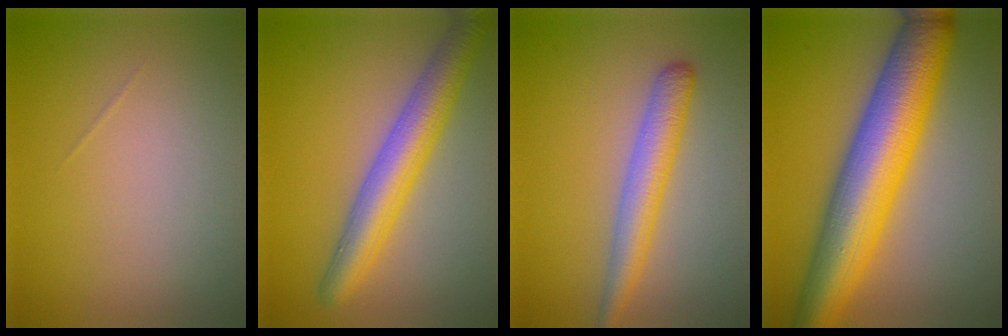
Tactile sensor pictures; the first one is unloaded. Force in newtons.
{"total": 5.6, "press": 5.6, "slide": 0.2}
{"total": 3.7, "press": 3.7, "slide": 0.1}
{"total": 11.1, "press": 11.1, "slide": 0.2}